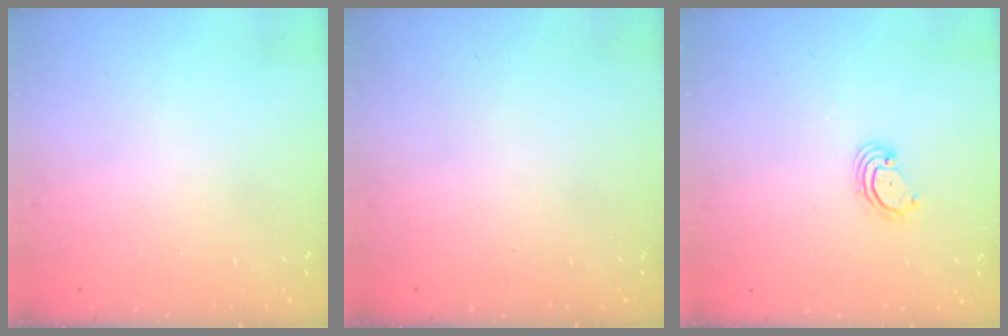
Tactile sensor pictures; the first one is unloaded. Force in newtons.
{"total": 0.0}
{"total": 3.0, "press": 3.0, "slide": 0.3}